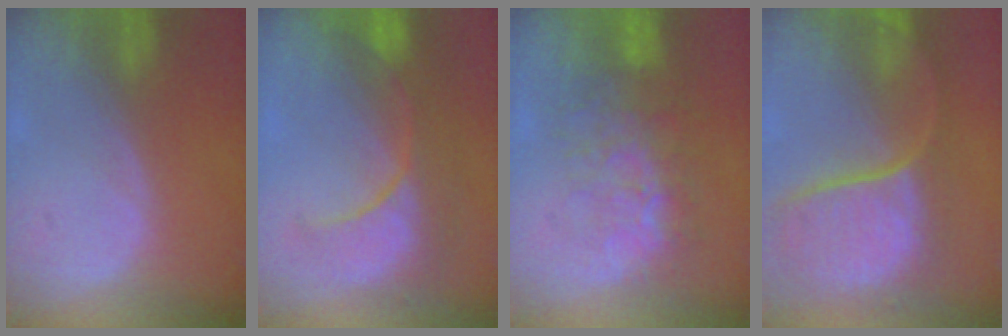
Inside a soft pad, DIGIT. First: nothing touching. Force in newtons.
{"total": 9.5, "press": 8.9, "slide": 3.3}
{"total": 8.7, "press": 8.3, "slide": 2.5}
{"total": 12.0, "press": 9.8, "slide": 6.9}